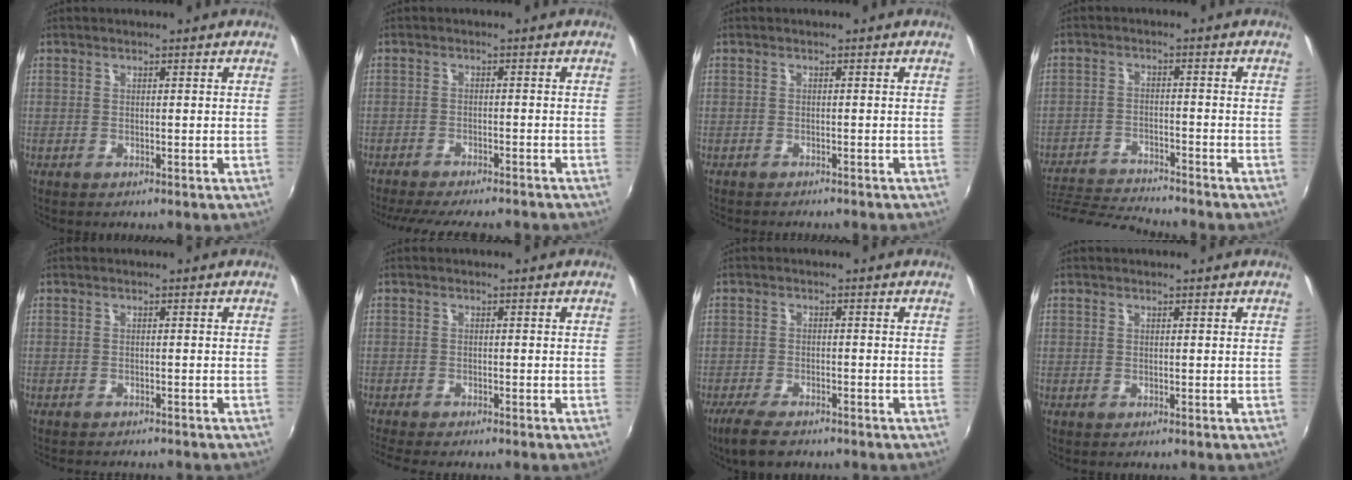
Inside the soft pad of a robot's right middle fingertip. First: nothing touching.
{"total": 12.9, "force": [-11.3, 2.5, 5.7], "torque": [-0.123, -0.020, -0.166]}
{"total": 2.3, "force": [-2.2, 0.4, 0.7], "torque": [-0.021, -0.012, -0.034]}
{"total": 12.4, "force": [-11.8, 0.9, 3.7], "torque": [-0.096, -0.010, -0.206]}
{"total": 3.9, "force": [-3.6, 0.7, 1.3], "torque": [-0.033, -0.013, -0.055]}
{"total": 4.9, "force": [-4.4, 0.3, 2.2], "torque": [-0.054, -0.020, -0.073]}
{"total": 6.3, "force": [-4.9, 1.8, 3.5], "torque": [-0.090, -0.017, -0.090]}
{"total": 0.0}